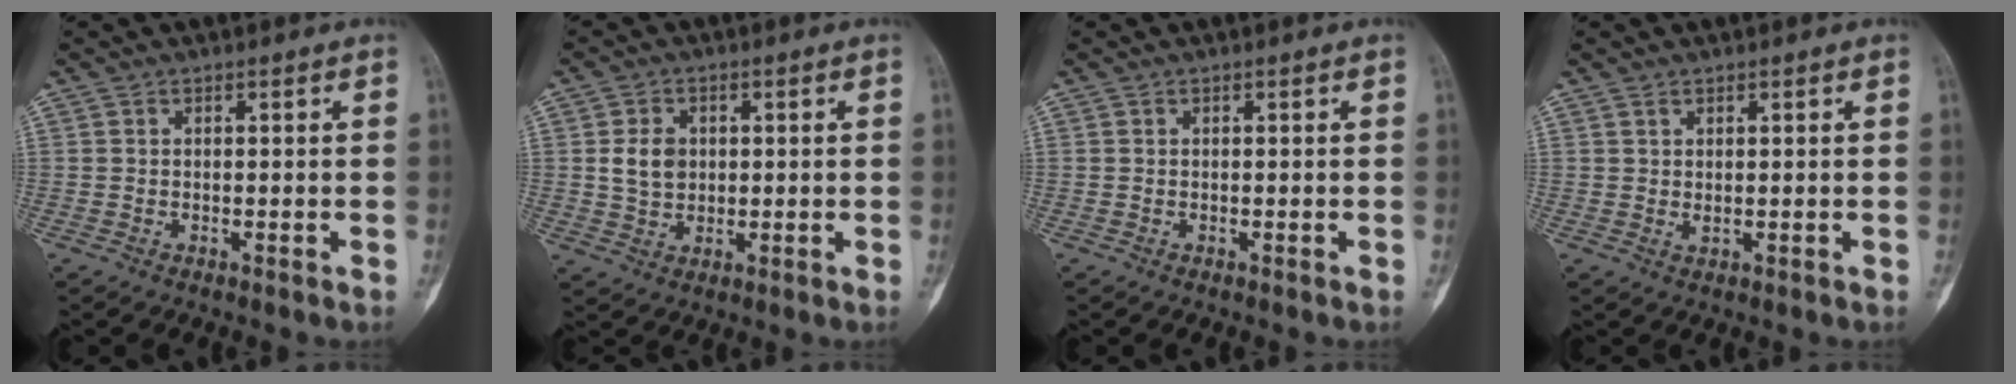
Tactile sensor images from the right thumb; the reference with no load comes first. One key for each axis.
{"total": 5.5, "fx": 0.8, "fy": 4.3, "fz": 3.4, "tx": -0.044, "ty": -0.005, "tz": 0.017}
{"total": 0.0}
{"total": 1.1, "fx": 0.5, "fy": 0.5, "fz": 0.8, "tx": -0.016, "ty": -0.005, "tz": 0.013}